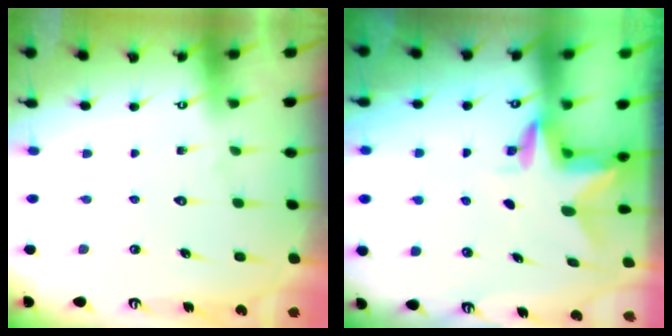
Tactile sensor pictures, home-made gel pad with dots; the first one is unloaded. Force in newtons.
{"total": 2.8, "press": 2.8, "slide": 0.2}